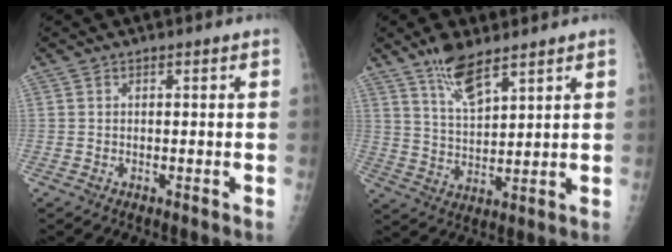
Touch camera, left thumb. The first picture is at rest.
{"total": 8.2, "force": [5.8, 2.8, 5.0], "torque": [-0.080, -0.034, 0.114]}